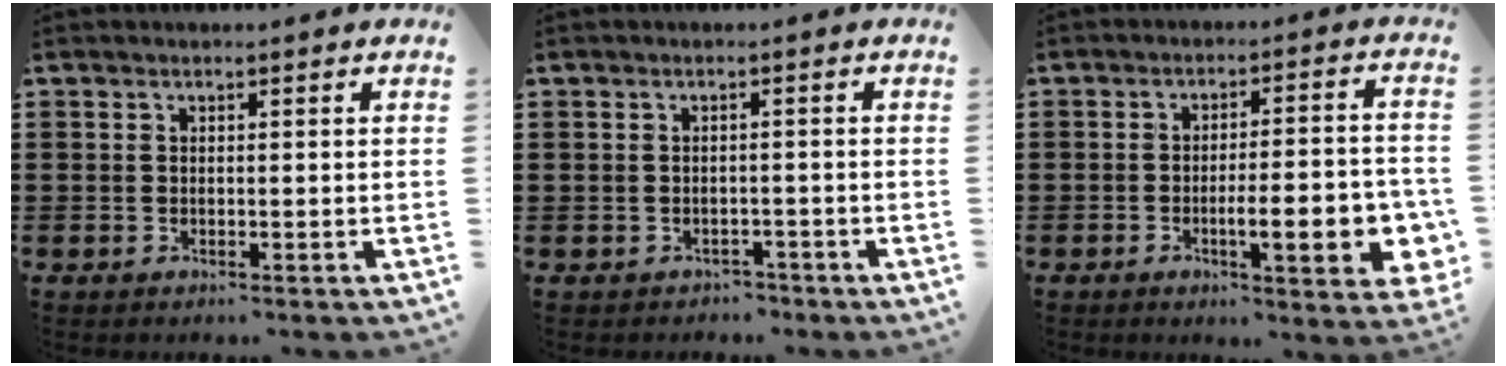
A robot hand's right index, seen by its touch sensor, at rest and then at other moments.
{"total": 1.3, "force": [-1.1, 0.7, -0.1], "torque": [-0.003, 0.004, -0.026]}
{"total": 9.4, "force": [-2.7, 2.4, 8.7], "torque": [-0.123, -0.005, -0.044]}